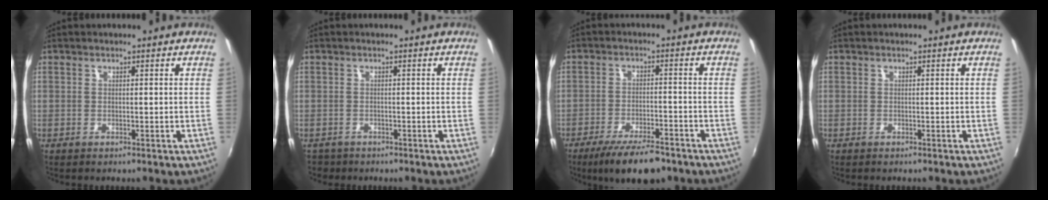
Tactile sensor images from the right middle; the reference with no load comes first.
{"total": 2.3, "force": [-1.7, 1.5, 0.4], "torque": [-0.015, -0.004, -0.025]}
{"total": 11.0, "force": [-8.3, 3.1, 6.4], "torque": [-0.137, -0.018, -0.133]}
{"total": 0.0}